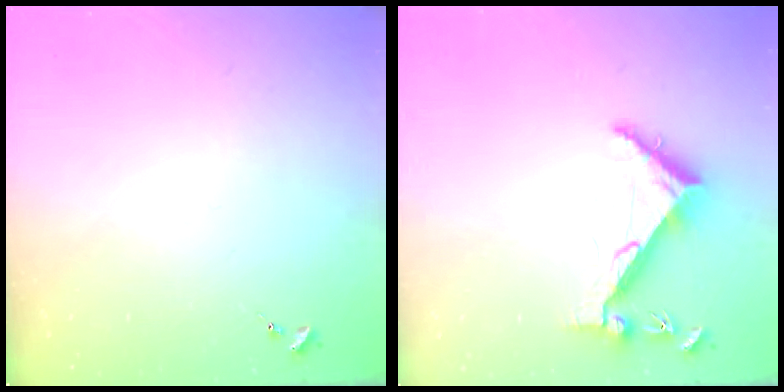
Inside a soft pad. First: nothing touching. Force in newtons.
{"total": 6.3, "press": 6.2, "slide": 0.7}